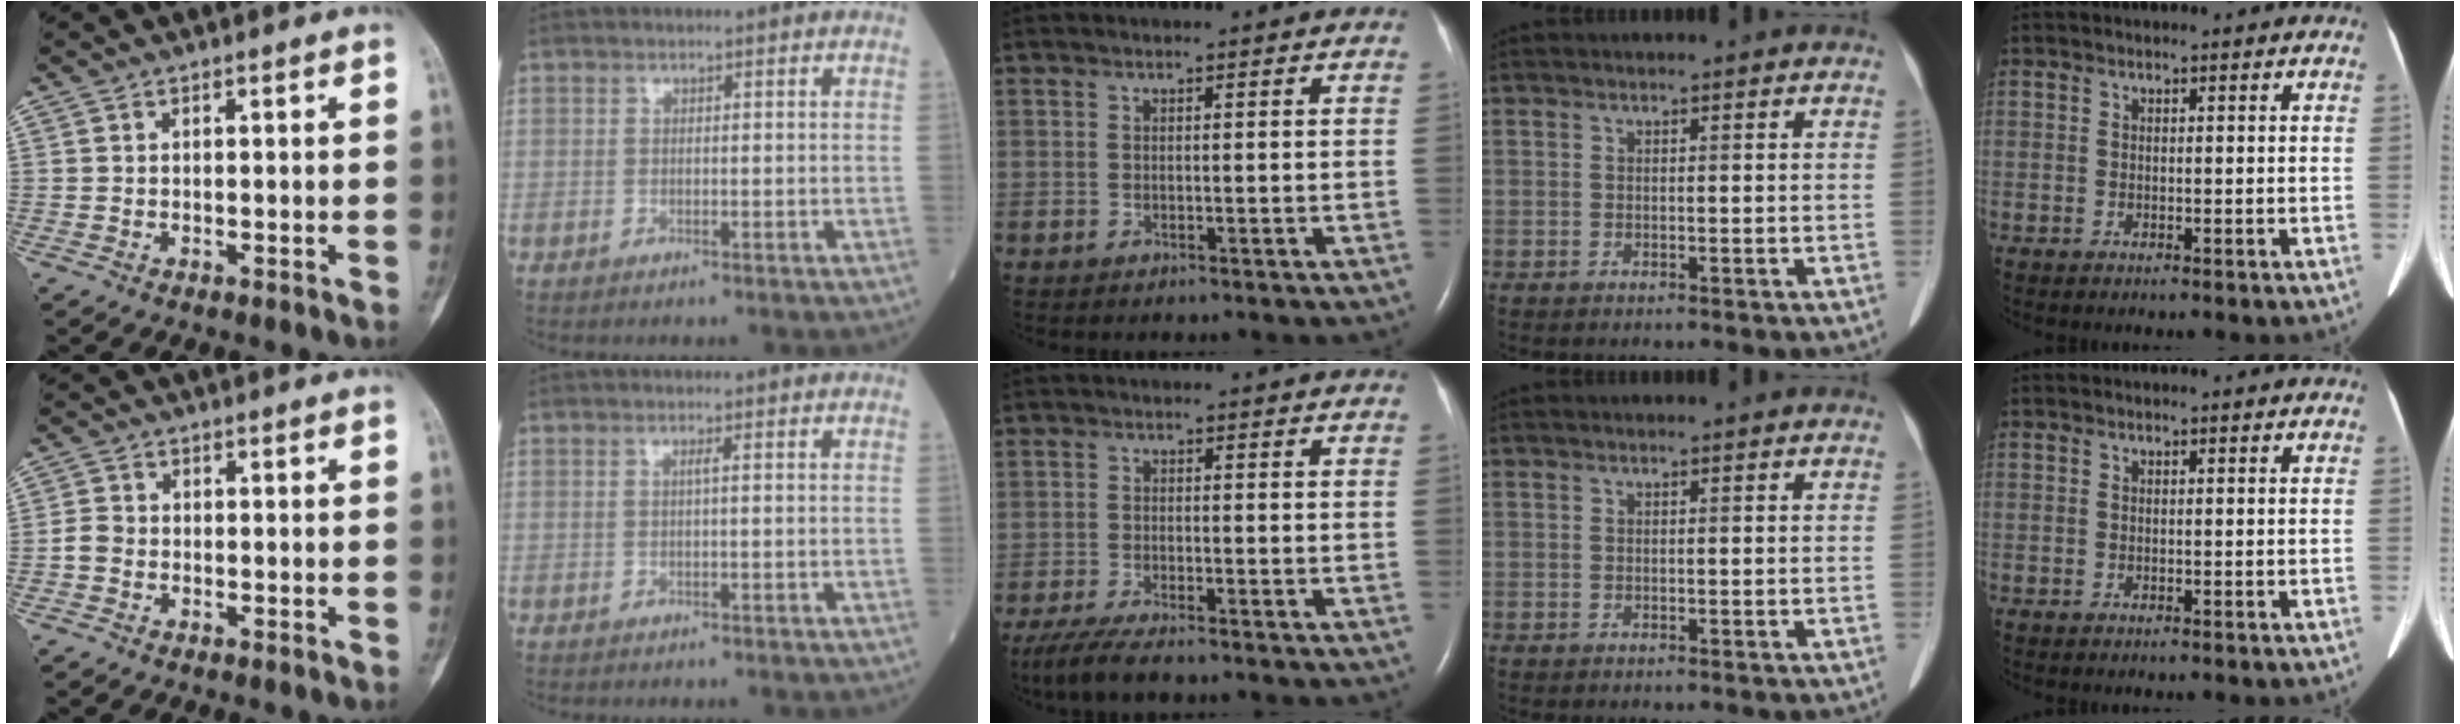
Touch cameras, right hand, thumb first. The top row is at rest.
{"thumb": {"total": 2.4, "force": [-0.8, 1.9, 1.2], "torque": [-0.019, 0.007, -0.021]}, "index": {"total": 0.6, "force": [0.1, -0.2, 0.5], "torque": [-0.011, -0.001, 0.003]}, "middle": {"total": 6.1, "force": [-4.9, 0.7, 3.6], "torque": [-0.072, -0.019, -0.086]}}